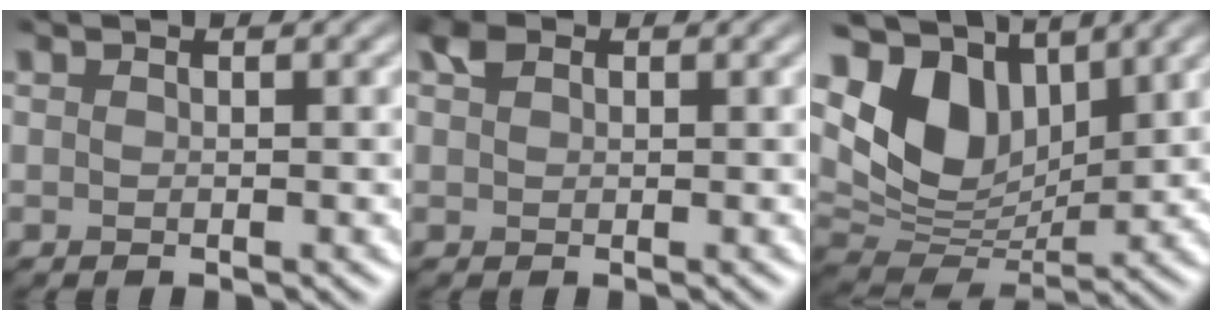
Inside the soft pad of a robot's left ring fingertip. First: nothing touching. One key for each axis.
{"total": 1.5, "fx": 0.3, "fy": 1.2, "fz": 0.8, "tx": -0.017, "ty": 0.004, "tz": 0.000}
{"total": 9.9, "fx": 3.3, "fy": 6.2, "fz": 6.9, "tx": -0.145, "ty": 0.002, "tz": 0.051}